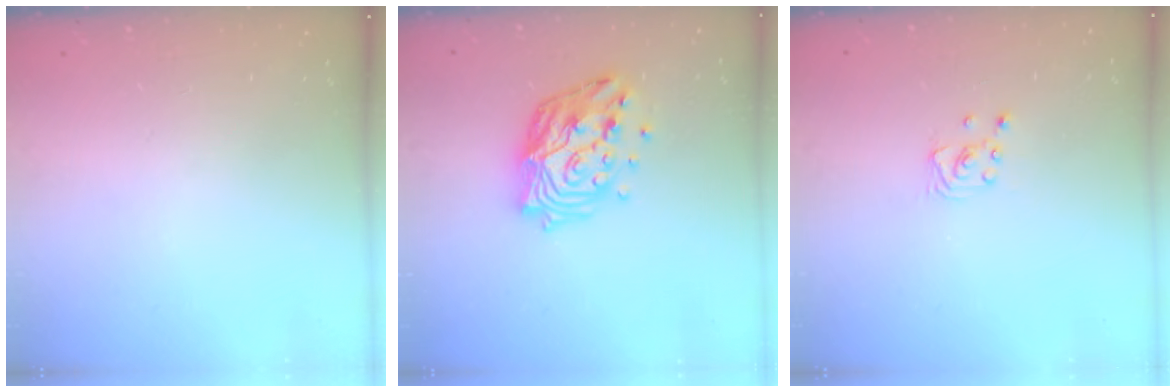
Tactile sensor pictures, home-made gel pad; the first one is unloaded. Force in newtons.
{"total": 16.5, "press": 16.4, "slide": 1.7}
{"total": 2.3, "press": 2.3, "slide": 0.2}